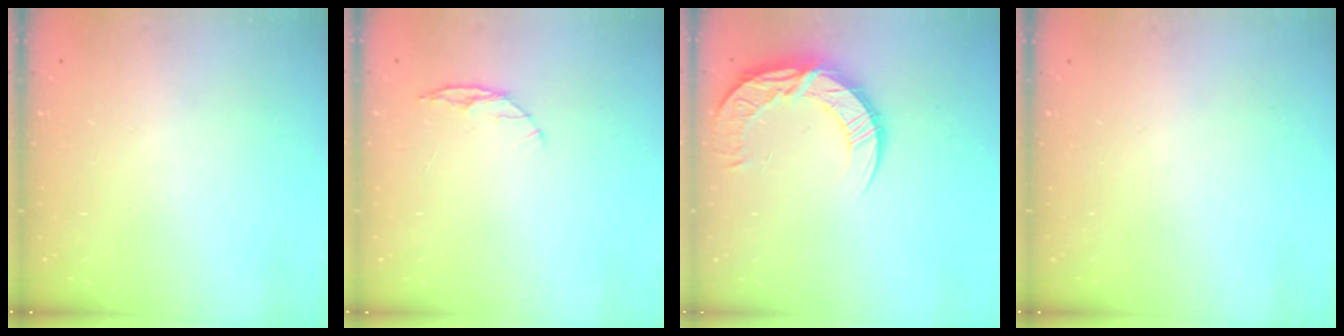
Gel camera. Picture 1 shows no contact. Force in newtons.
{"total": 5.6, "press": 5.5, "slide": 0.6}
{"total": 14.1, "press": 14.0, "slide": 1.0}
{"total": 0.0}